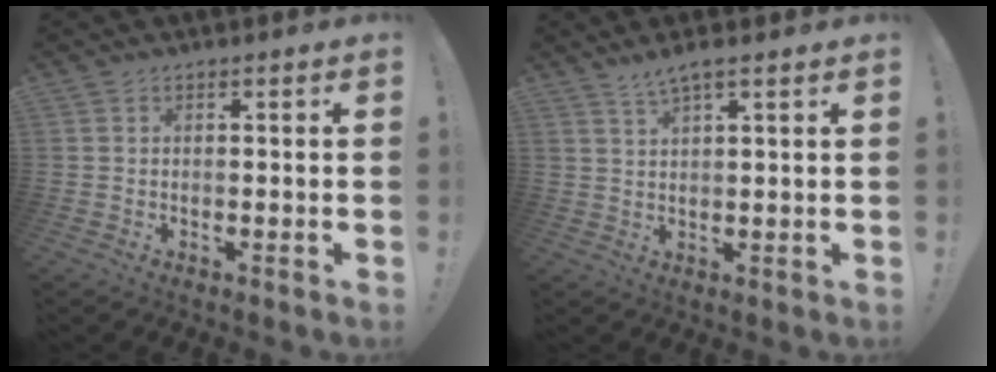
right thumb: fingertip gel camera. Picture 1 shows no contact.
{"total": 3.8, "force": [3.0, 0.2, 2.3], "torque": [-0.044, -0.015, 0.052]}